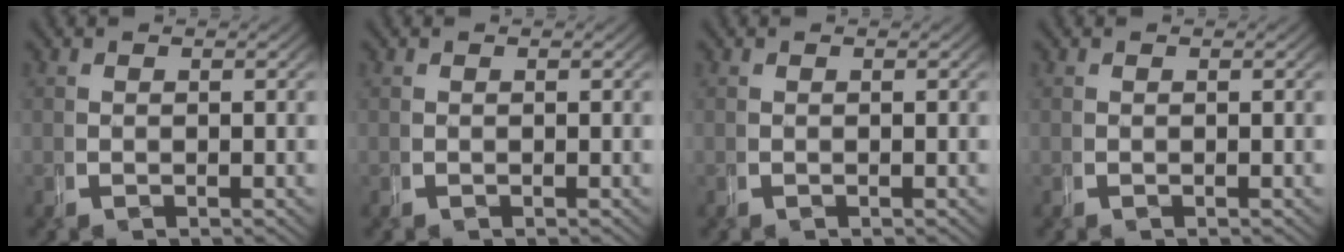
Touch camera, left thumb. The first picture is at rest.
{"total": 0.0}
{"total": 0.0}
{"total": 0.0}